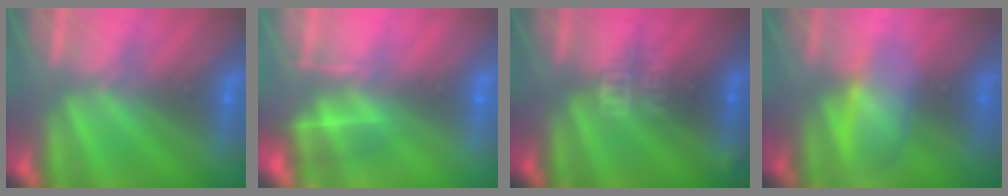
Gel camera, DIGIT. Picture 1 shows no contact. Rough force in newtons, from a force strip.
{"total": 5.1}
{"total": 3.3}
{"total": 3.0}